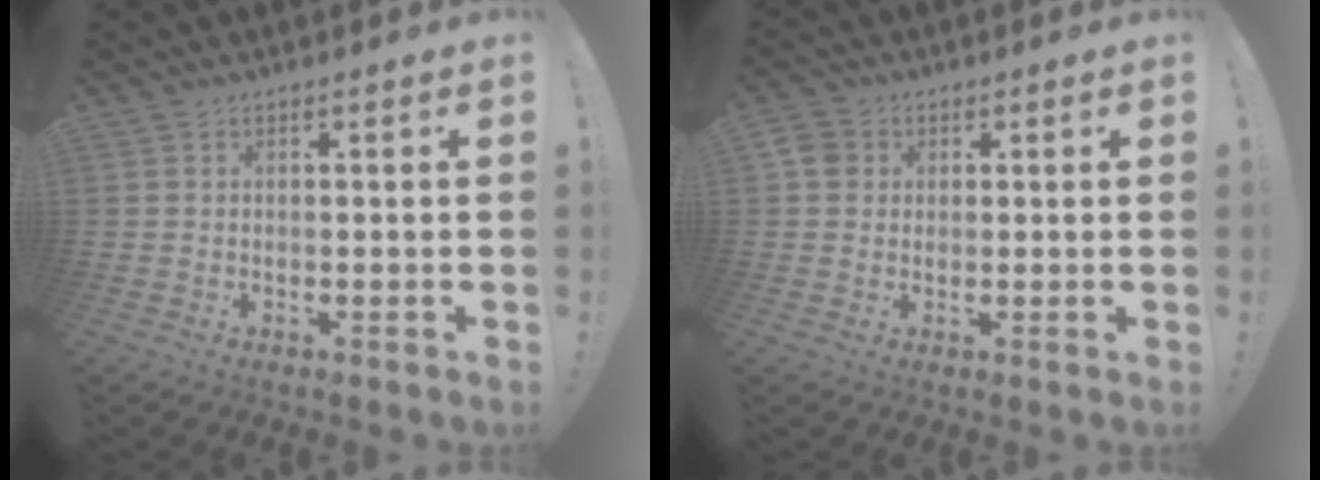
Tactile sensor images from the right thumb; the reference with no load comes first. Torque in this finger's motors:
{"motor_torque": [0.36, 0.13, 0.14, -0.06, -0.01]}